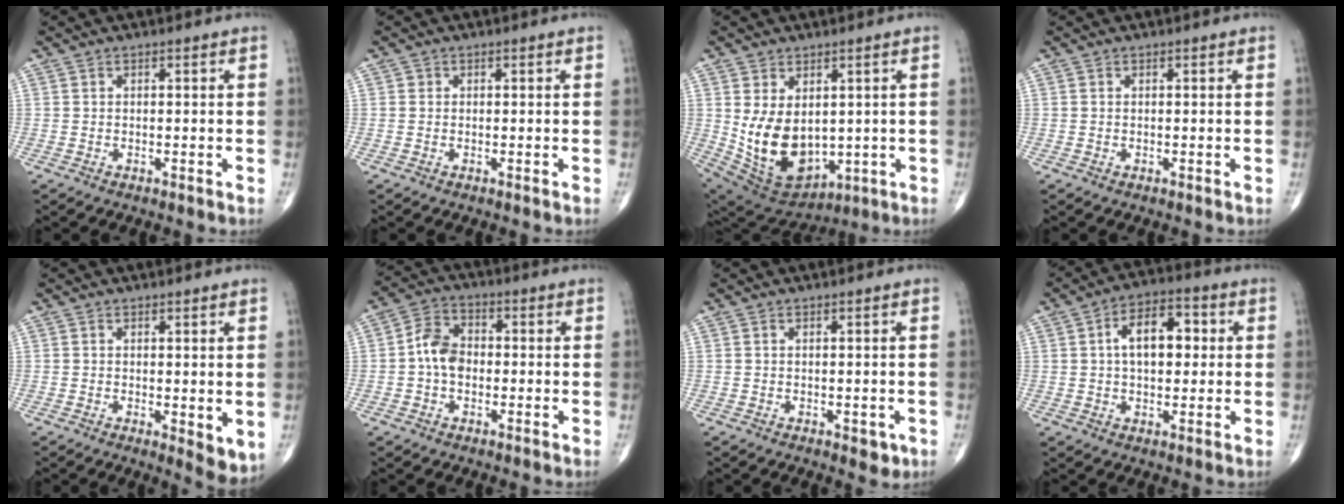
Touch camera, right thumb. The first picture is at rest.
{"total": 0.6, "force": [0.0, 0.6, 0.1], "torque": [0.002, 0.002, 0.000]}
{"total": 14.3, "force": [0.5, 9.5, 10.7], "torque": [-0.171, -0.015, 0.046]}
{"total": 0.0}
{"total": 4.8, "force": [-0.1, 1.8, 4.5], "torque": [-0.058, -0.015, 0.001]}
{"total": 6.8, "force": [-0.7, 5.0, 4.6], "torque": [-0.073, 0.023, -0.025]}
{"total": 2.2, "force": [-0.4, 1.3, 1.8], "torque": [-0.012, -0.003, -0.002]}
{"total": 10.2, "force": [1.6, 5.9, 8.2], "torque": [-0.109, 0.019, 0.021]}